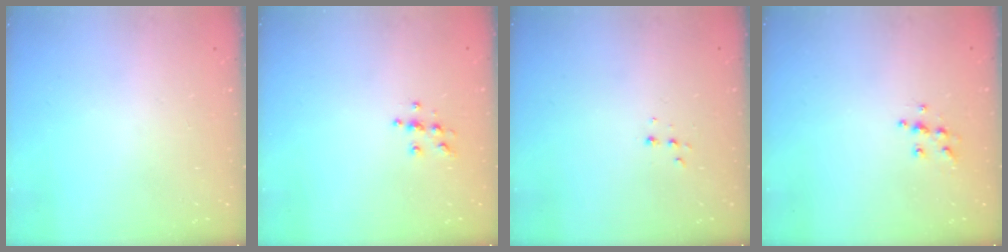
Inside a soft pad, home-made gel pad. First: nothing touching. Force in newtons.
{"total": 6.2, "press": 6.1, "slide": 0.6}
{"total": 4.1, "press": 4.0, "slide": 0.8}
{"total": 6.4, "press": 6.4, "slide": 0.6}